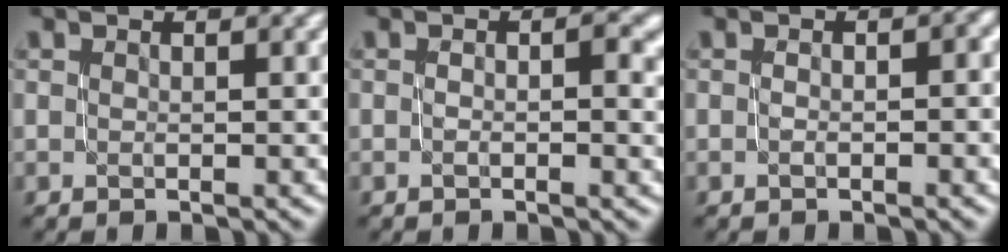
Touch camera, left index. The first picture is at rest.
{"total": 2.1, "force": [-0.2, 0.8, 2.0], "torque": [-0.031, -0.001, -0.005]}
{"total": 1.1, "force": [-0.4, 0.3, 1.0], "torque": [-0.017, 0.001, -0.005]}